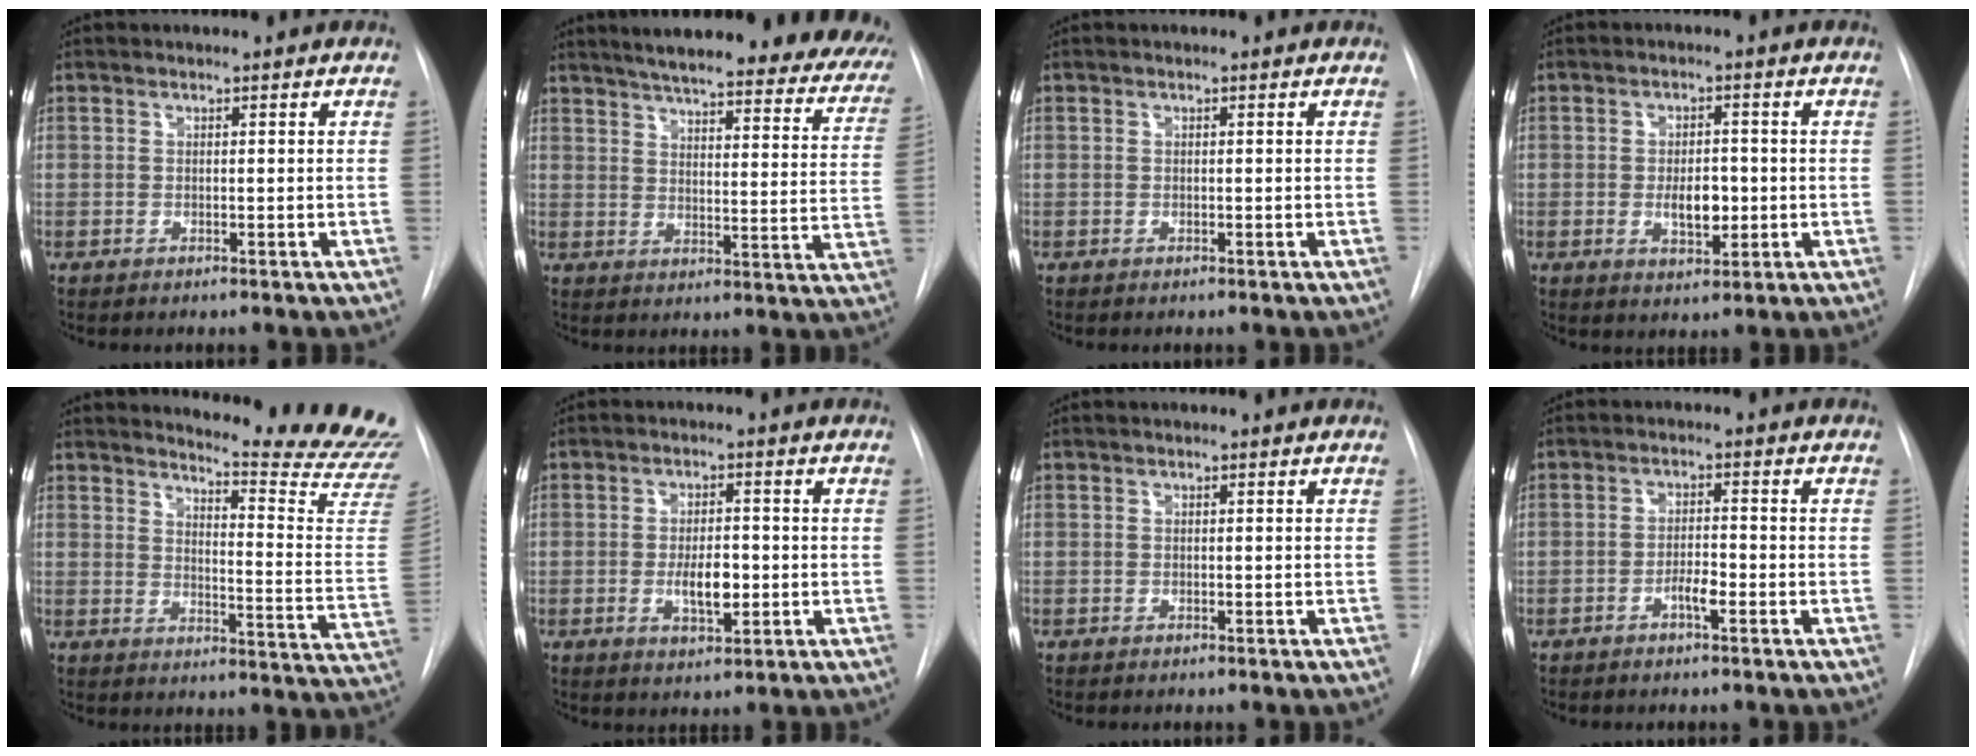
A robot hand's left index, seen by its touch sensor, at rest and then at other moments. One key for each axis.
{"total": 29.3, "fx": 25.0, "fy": 5.4, "fz": 14.3, "tx": -0.187, "ty": -0.060, "tz": 0.286}
{"total": 0.0}
{"total": 4.8, "fx": -0.6, "fy": 2.3, "fz": 4.1, "tx": -0.064, "ty": -0.002, "tz": -0.005}
{"total": 20.2, "fx": 19.7, "fy": -1.1, "fz": 4.5, "tx": -0.067, "ty": -0.165, "tz": 0.220}
{"total": 5.0, "fx": -0.9, "fy": 2.0, "fz": 4.6, "tx": -0.077, "ty": -0.003, "tz": -0.010}
{"total": 0.0}
{"total": 2.6, "fx": -1.4, "fy": 0.4, "fz": 2.1, "tx": -0.034, "ty": 0.002, "tz": -0.025}